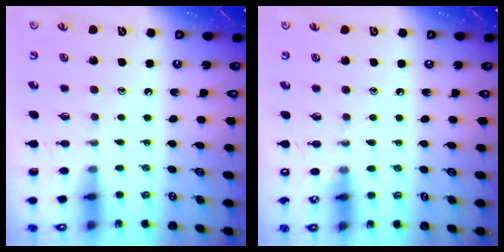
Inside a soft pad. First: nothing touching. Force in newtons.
{"total": 2.9, "press": 2.9, "slide": 0.4}